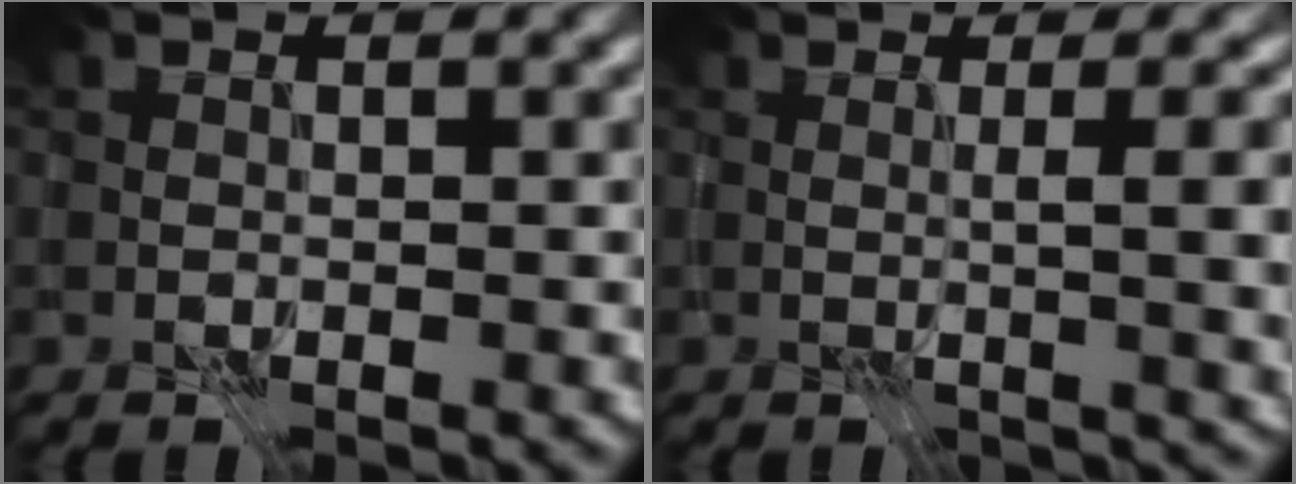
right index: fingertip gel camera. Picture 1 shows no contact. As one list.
[{"total": 4.9, "force": [-0.2, 1.4, 4.7], "torque": [-0.062, 0.003, -0.001]}]